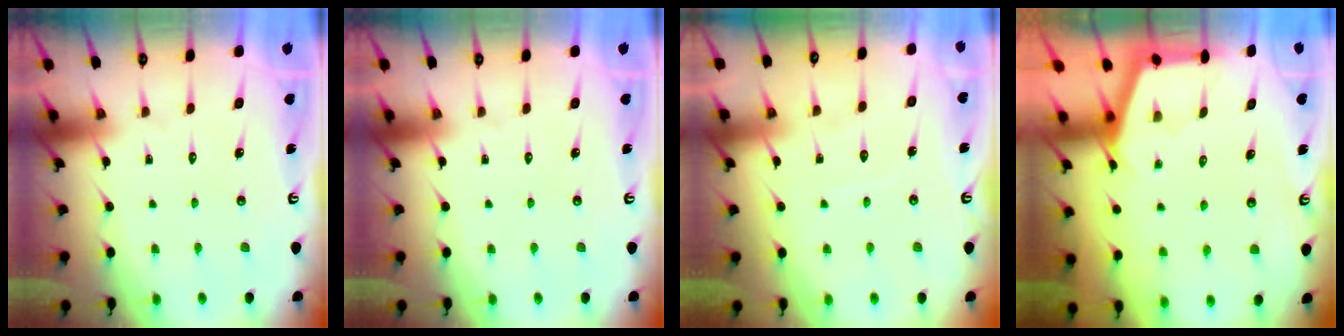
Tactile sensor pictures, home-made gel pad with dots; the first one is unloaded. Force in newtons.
{"total": 0.0}
{"total": 4.5, "press": 4.5, "slide": 0.6}
{"total": 2.8, "press": 2.8, "slide": 0.3}